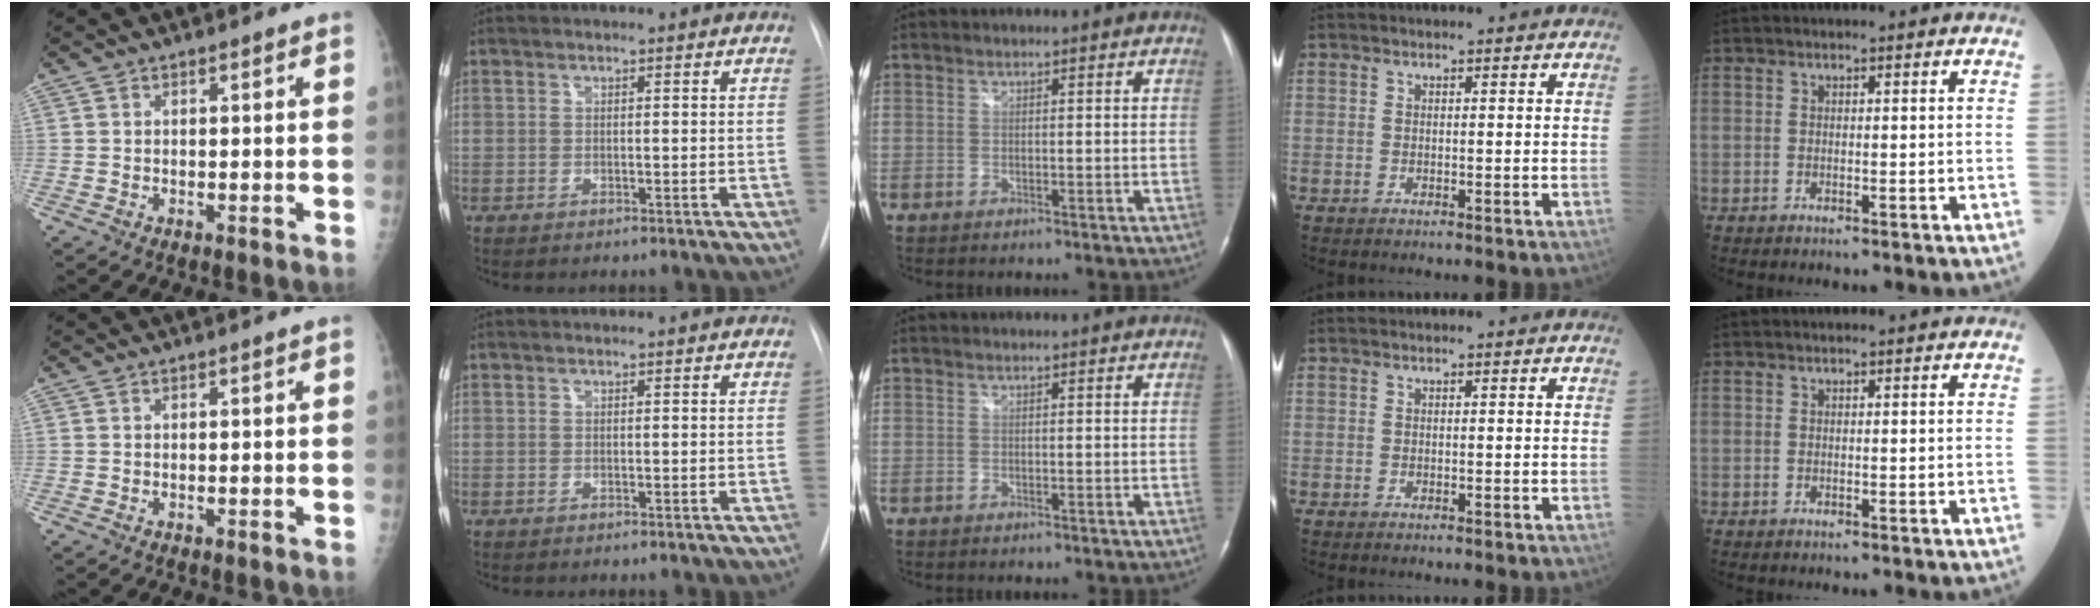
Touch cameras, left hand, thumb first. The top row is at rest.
{}